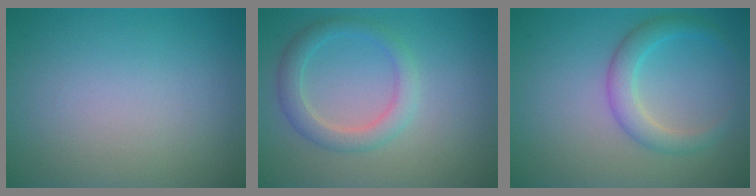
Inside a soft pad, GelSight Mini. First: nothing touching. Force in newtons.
{"total": 2.8, "press": 2.8, "slide": 0.1}
{"total": 2.9, "press": 2.9, "slide": 0.1}